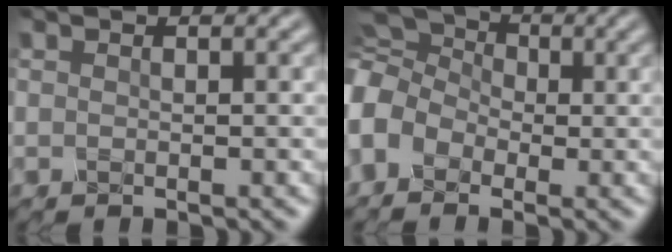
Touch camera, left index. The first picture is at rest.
{"total": 7.5, "force": [-0.8, 5.9, 4.6], "torque": [-0.124, 0.018, -0.029]}